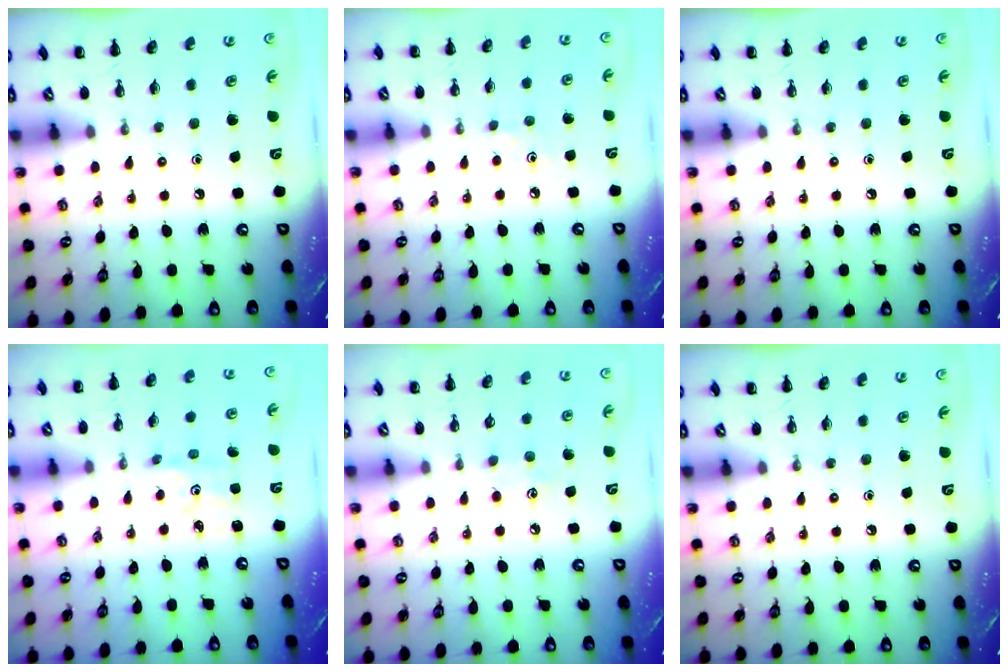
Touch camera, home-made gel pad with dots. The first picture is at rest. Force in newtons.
{"total": 2.7, "press": 2.5, "slide": 0.9}
{"total": 0.0}
{"total": 1.8, "press": 1.8, "slide": 0.5}
{"total": 5.0, "press": 4.8, "slide": 1.3}
{"total": 0.0}